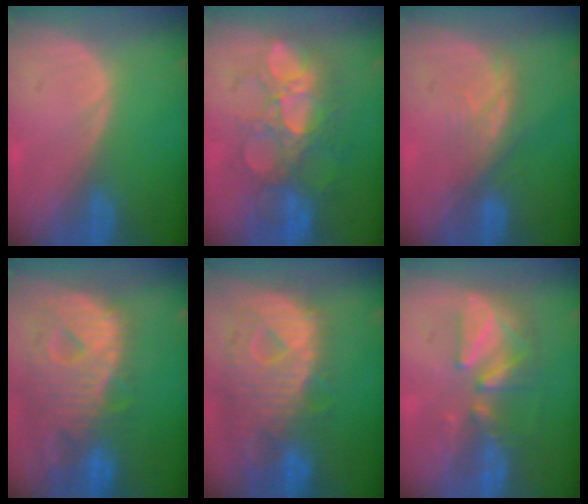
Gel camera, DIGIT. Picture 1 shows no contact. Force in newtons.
{"total": 10.0, "press": 9.3, "slide": 3.6}
{"total": 4.0, "press": 3.7, "slide": 1.4}
{"total": 12.8, "press": 10.8, "slide": 6.8}
{"total": 12.5, "press": 10.8, "slide": 6.4}
{"total": 7.7, "press": 7.3, "slide": 2.5}